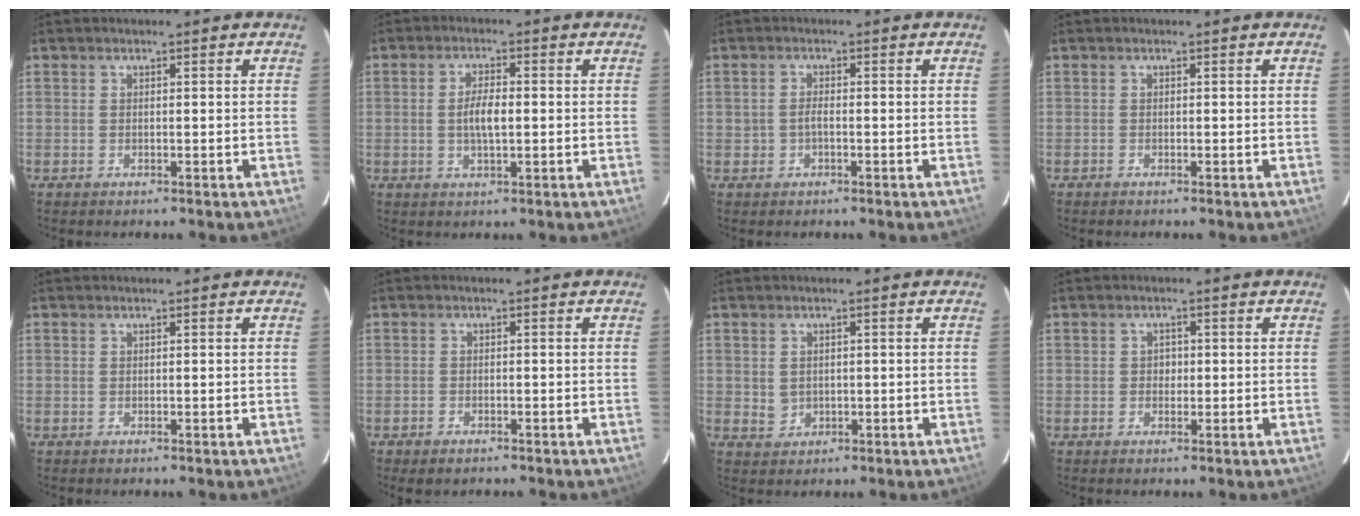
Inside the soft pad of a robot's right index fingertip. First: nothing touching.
{"total": 4.5, "force": [-0.3, 1.4, 4.2], "torque": [-0.079, 0.002, -0.002]}
{"total": 1.5, "force": [-0.5, 1.0, 1.0], "torque": [-0.021, 0.004, -0.009]}
{"total": 0.0}
{"total": 0.0}
{"total": 2.3, "force": [-1.8, 1.0, 1.0], "torque": [-0.026, -0.006, -0.030]}
{"total": 2.3, "force": [0.2, 2.2, 0.6], "torque": [-0.011, 0.001, 0.011]}
{"total": 1.4, "force": [-0.2, 1.3, 0.3], "torque": [-0.002, 0.005, -0.003]}